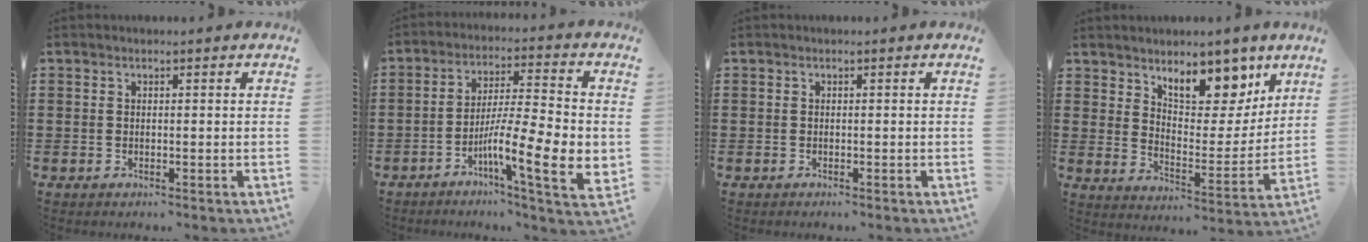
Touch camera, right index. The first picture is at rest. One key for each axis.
{"total": 11.9, "fx": -3.6, "fy": 2.0, "fz": 11.1, "tx": -0.201, "ty": -0.016, "tz": -0.067}
{"total": 0.0}
{"total": 11.0, "fx": 8.5, "fy": 4.7, "fz": 5.3, "tx": -0.089, "ty": -0.047, "tz": 0.151}